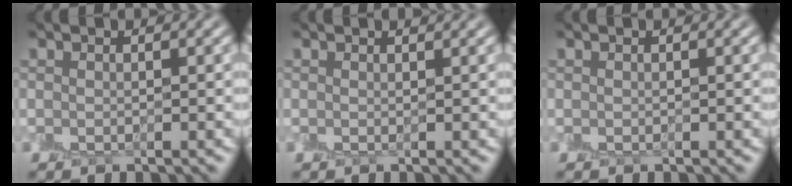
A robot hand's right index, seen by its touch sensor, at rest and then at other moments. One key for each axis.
{"total": 0.7, "fx": 0.5, "fy": 0.1, "fz": 0.4, "tx": -0.006, "ty": -0.002, "tz": 0.002}
{"total": 0.0}